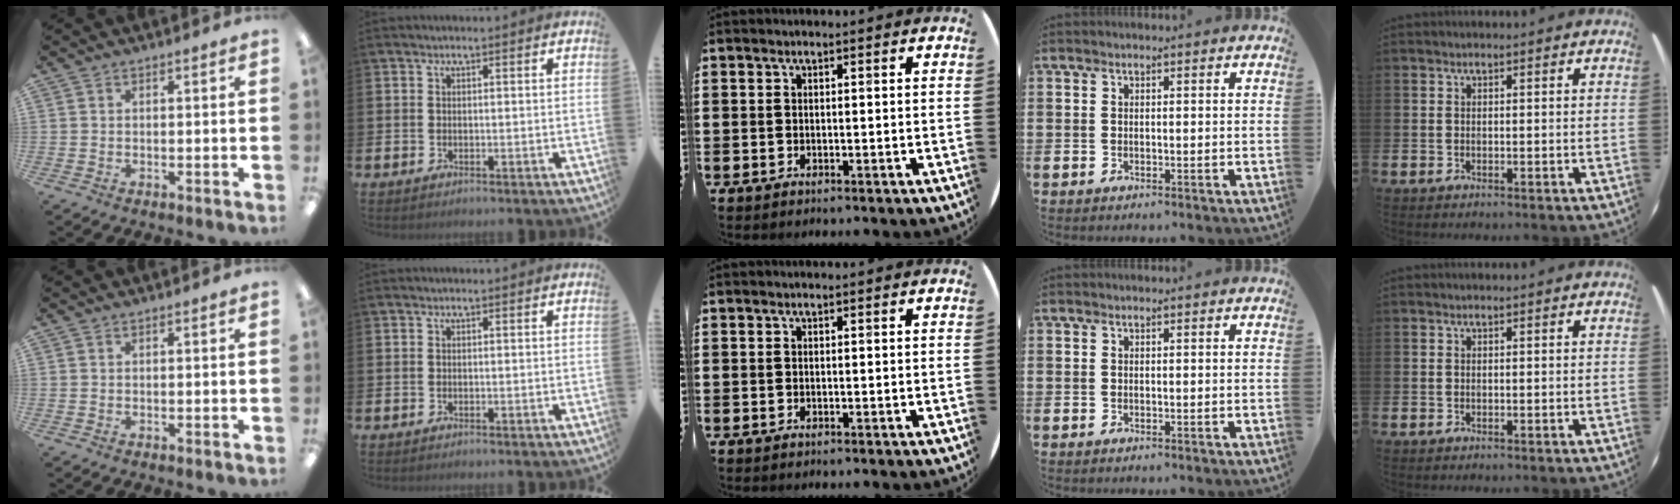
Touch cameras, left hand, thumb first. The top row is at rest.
{}